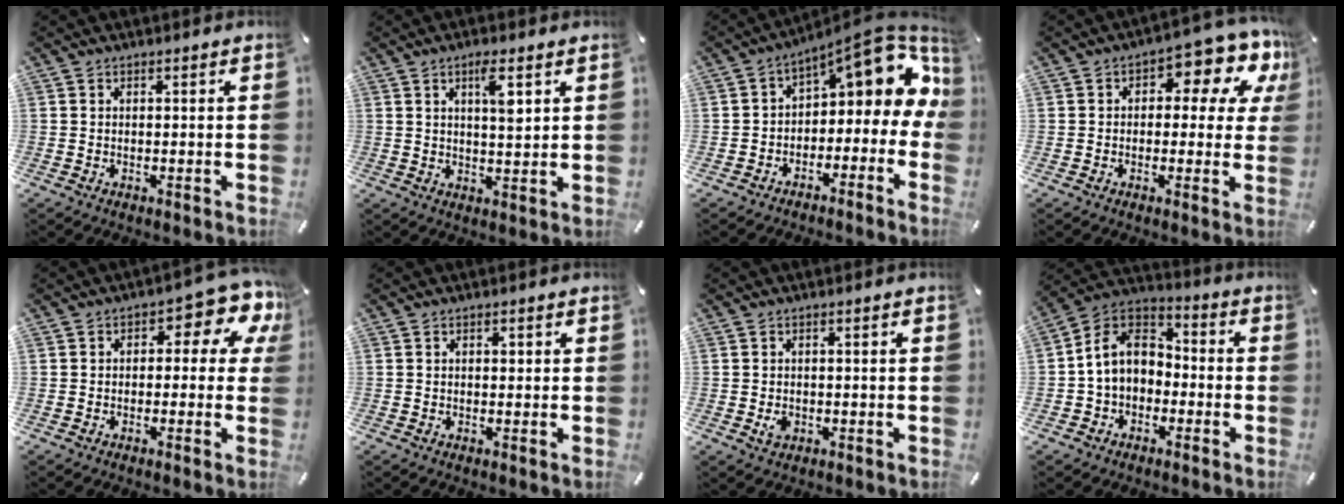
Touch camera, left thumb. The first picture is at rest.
{"total": 5.7, "force": [2.7, 1.5, 4.8], "torque": [-0.070, -0.011, 0.037]}
{"total": 9.9, "force": [4.1, 5.3, 7.3], "torque": [-0.095, -0.033, 0.069]}
{"total": 11.1, "force": [4.8, 5.2, 8.5], "torque": [-0.104, -0.039, 0.078]}
{"total": 8.6, "force": [2.8, 4.3, 7.0], "torque": [-0.088, -0.023, 0.042]}
{"total": 1.1, "force": [0.3, 0.8, 0.8], "torque": [-0.016, 0.005, 0.003]}
{"total": 2.2, "force": [-0.5, 1.7, 1.2], "torque": [-0.013, 0.000, -0.010]}
{"total": 9.4, "force": [-0.8, 8.1, 4.7], "torque": [-0.121, 0.016, -0.020]}